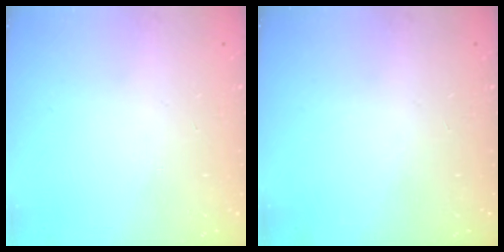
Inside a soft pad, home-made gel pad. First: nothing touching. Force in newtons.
{"total": 0.0}